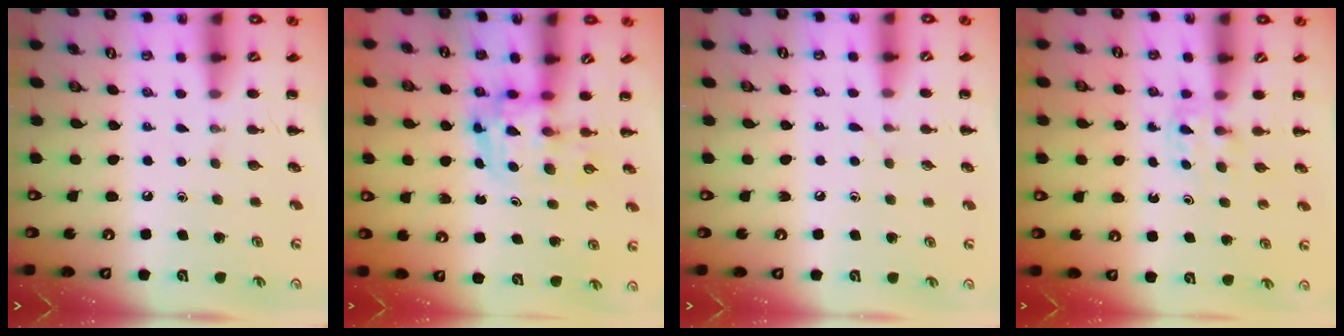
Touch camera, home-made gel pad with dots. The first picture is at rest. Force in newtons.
{"total": 3.4, "press": 3.4, "slide": 0.6}
{"total": 3.0, "press": 2.6, "slide": 1.5}
{"total": 2.7, "press": 2.5, "slide": 1.0}